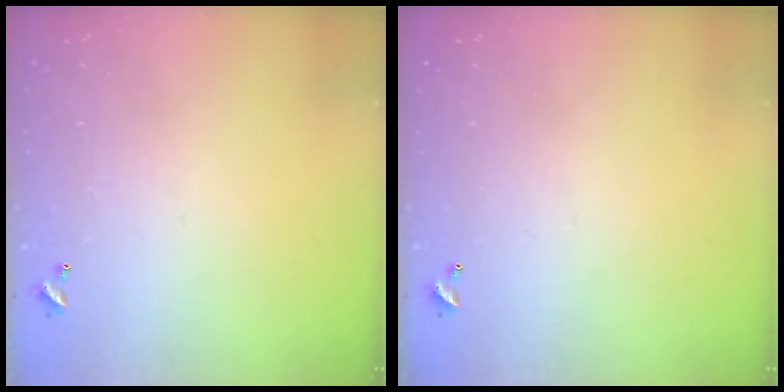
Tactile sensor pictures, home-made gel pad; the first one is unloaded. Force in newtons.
{"total": 0.0}